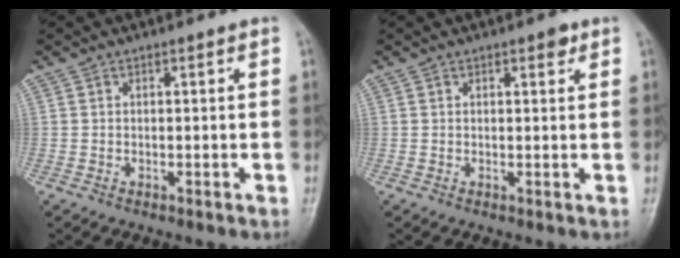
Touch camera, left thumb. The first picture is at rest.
{"total": 1.9, "force": [1.1, 0.8, 1.3], "torque": [-0.010, -0.004, 0.013]}